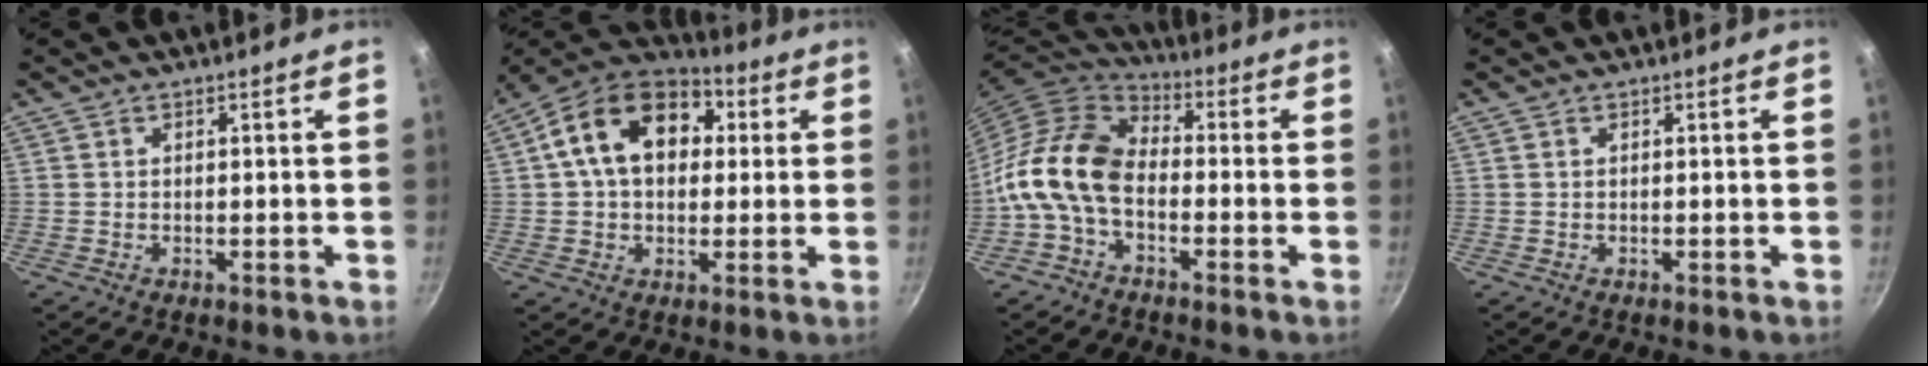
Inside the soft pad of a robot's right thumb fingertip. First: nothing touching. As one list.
[{"total": 17.8, "force": [4.0, 12.4, 12.1], "torque": [-0.178, 0.026, 0.046]}, {"total": 13.0, "force": [-3.0, 8.3, 9.6], "torque": [-0.171, 0.041, -0.081]}, {"total": 0.0}]